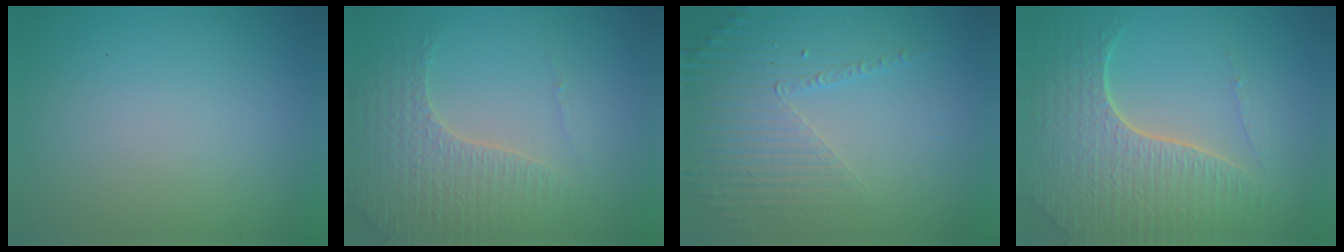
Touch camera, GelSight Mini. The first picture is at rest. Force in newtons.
{"total": 4.2, "press": 3.4, "slide": 2.5}
{"total": 5.2, "press": 3.1, "slide": 4.1}
{"total": 7.0, "press": 5.0, "slide": 4.9}